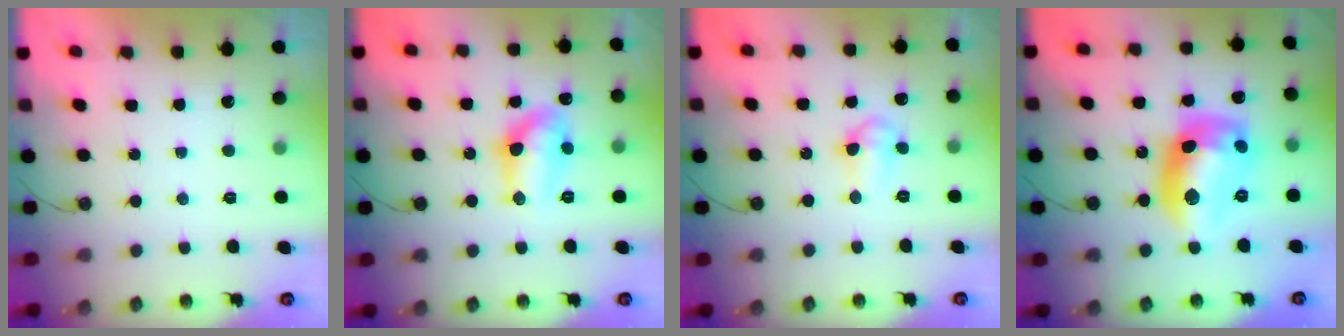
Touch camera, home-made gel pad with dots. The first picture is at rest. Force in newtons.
{"total": 13.5, "press": 12.8, "slide": 4.5}
{"total": 7.8, "press": 6.7, "slide": 4.1}
{"total": 16.6, "press": 16.6, "slide": 1.0}